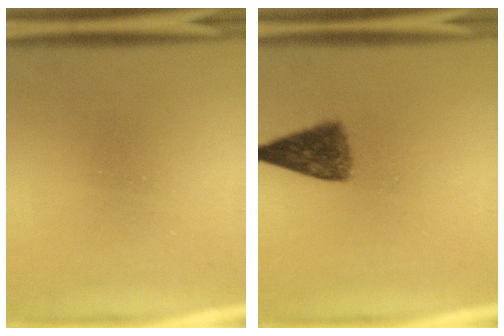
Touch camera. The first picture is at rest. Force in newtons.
{"total": 6.3}